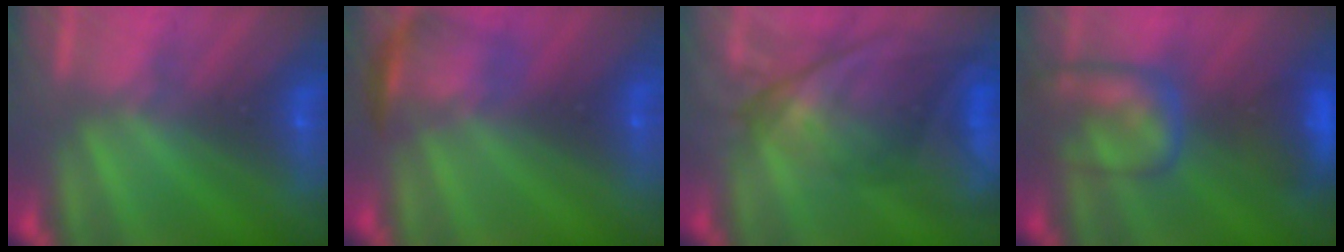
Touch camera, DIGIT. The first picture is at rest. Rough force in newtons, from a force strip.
{"total": 7.0}
{"total": 8.8}
{"total": 7.6}